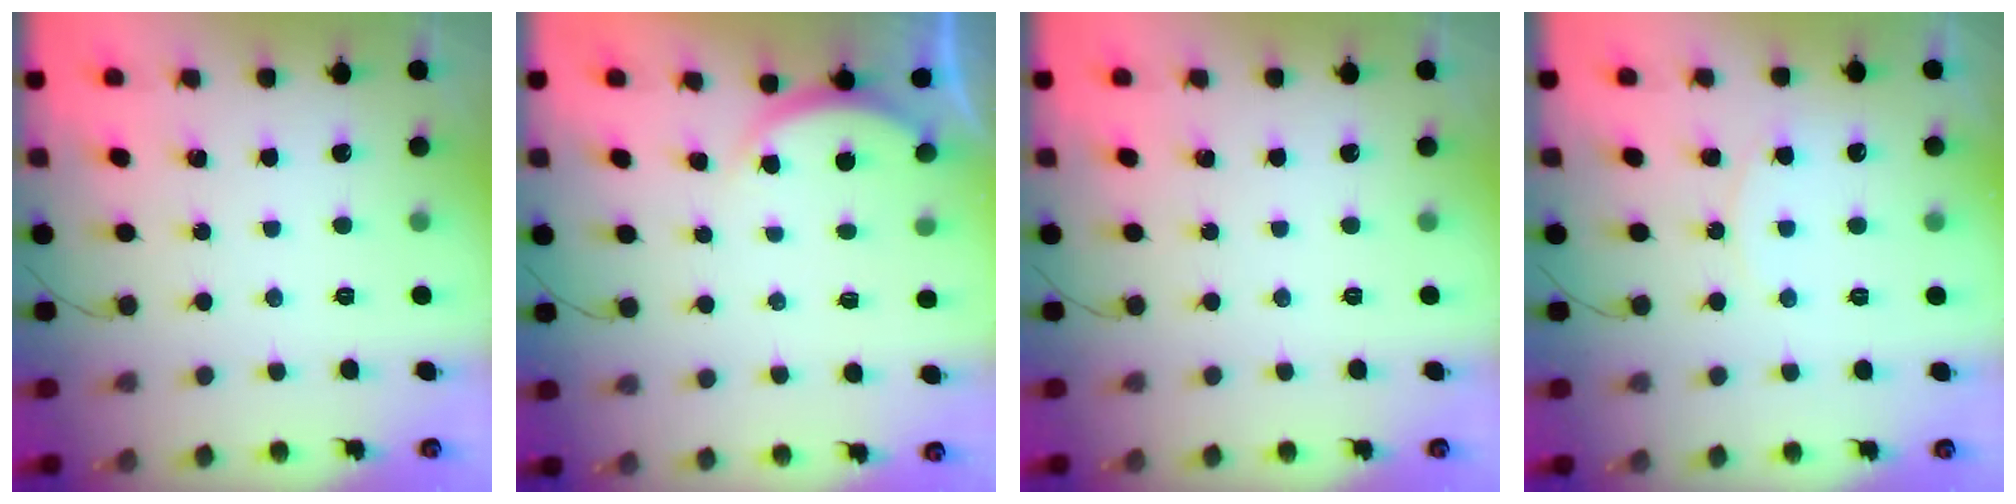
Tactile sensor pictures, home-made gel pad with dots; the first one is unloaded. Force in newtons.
{"total": 3.0, "press": 2.9, "slide": 0.6}
{"total": 0.0}
{"total": 5.3, "press": 5.3, "slide": 0.6}